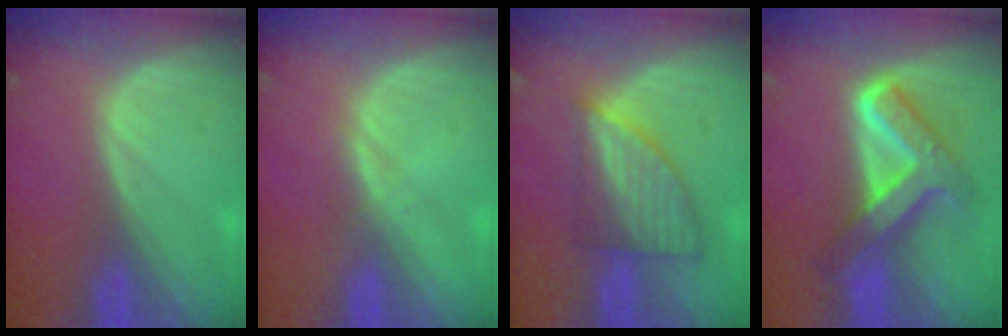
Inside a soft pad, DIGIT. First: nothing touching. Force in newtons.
{"total": 0.6, "press": 0.6, "slide": 0.1}
{"total": 7.1, "press": 6.5, "slide": 3.0}
{"total": 8.2, "press": 8.2, "slide": 0.6}